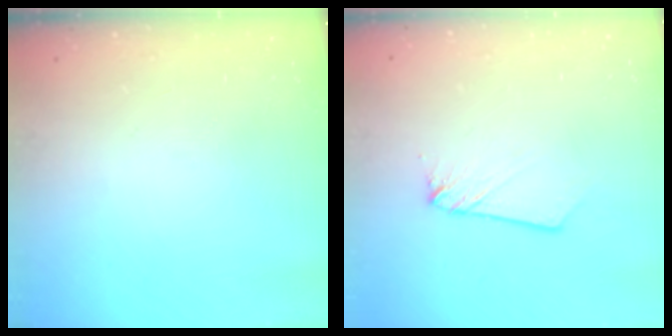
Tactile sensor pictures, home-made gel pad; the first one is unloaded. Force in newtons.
{"total": 1.7, "press": 1.7, "slide": 0.1}